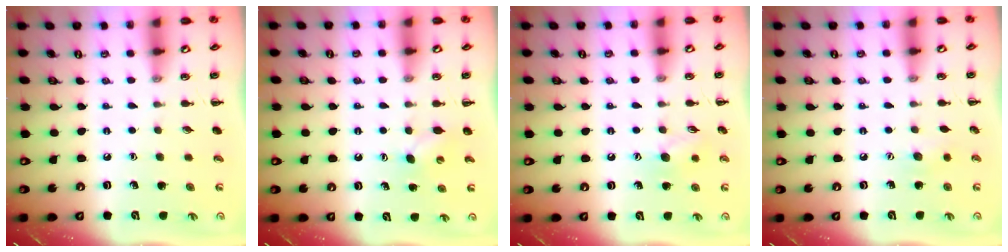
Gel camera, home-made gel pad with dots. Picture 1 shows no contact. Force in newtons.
{"total": 3.8, "press": 3.7, "slide": 0.8}
{"total": 7.3, "press": 7.2, "slide": 0.8}
{"total": 6.1, "press": 6.0, "slide": 1.2}